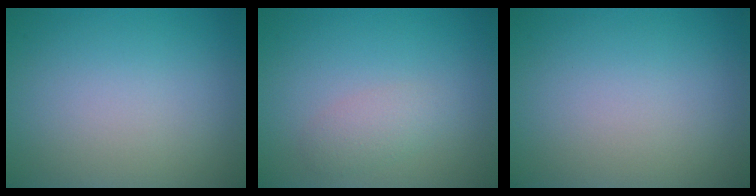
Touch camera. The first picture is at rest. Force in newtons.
{"total": 1.7, "press": 1.7, "slide": 0.0}
{"total": 0.0}